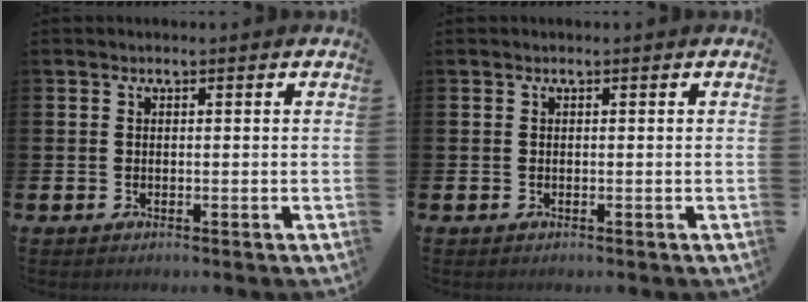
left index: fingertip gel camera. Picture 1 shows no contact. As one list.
[{"total": 0.0}]